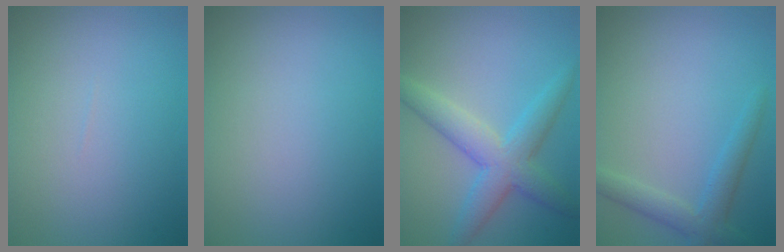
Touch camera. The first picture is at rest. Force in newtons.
{"total": 0.0}
{"total": 5.1, "press": 5.1, "slide": 0.1}
{"total": 2.7, "press": 2.7, "slide": 0.1}